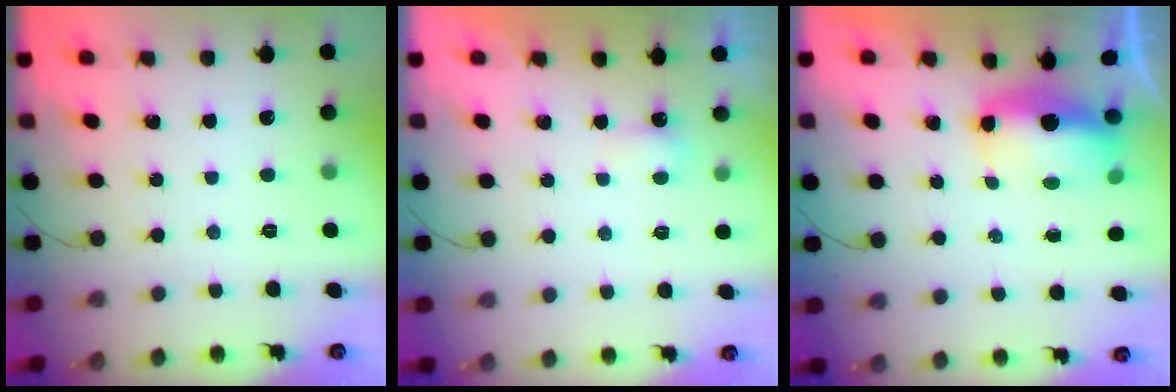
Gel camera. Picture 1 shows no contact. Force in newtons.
{"total": 2.8, "press": 2.7, "slide": 0.7}
{"total": 12.6, "press": 7.9, "slide": 9.8}